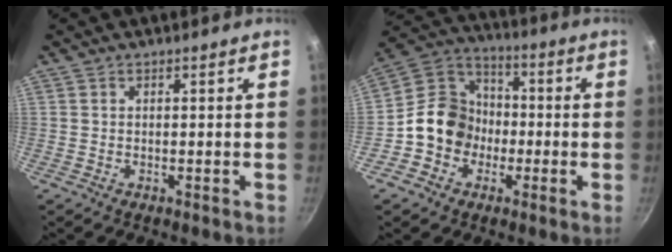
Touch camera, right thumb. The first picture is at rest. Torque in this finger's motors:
{"motor_torque": [1.34, 1.82, 0.62, -0.90, 0.07]}